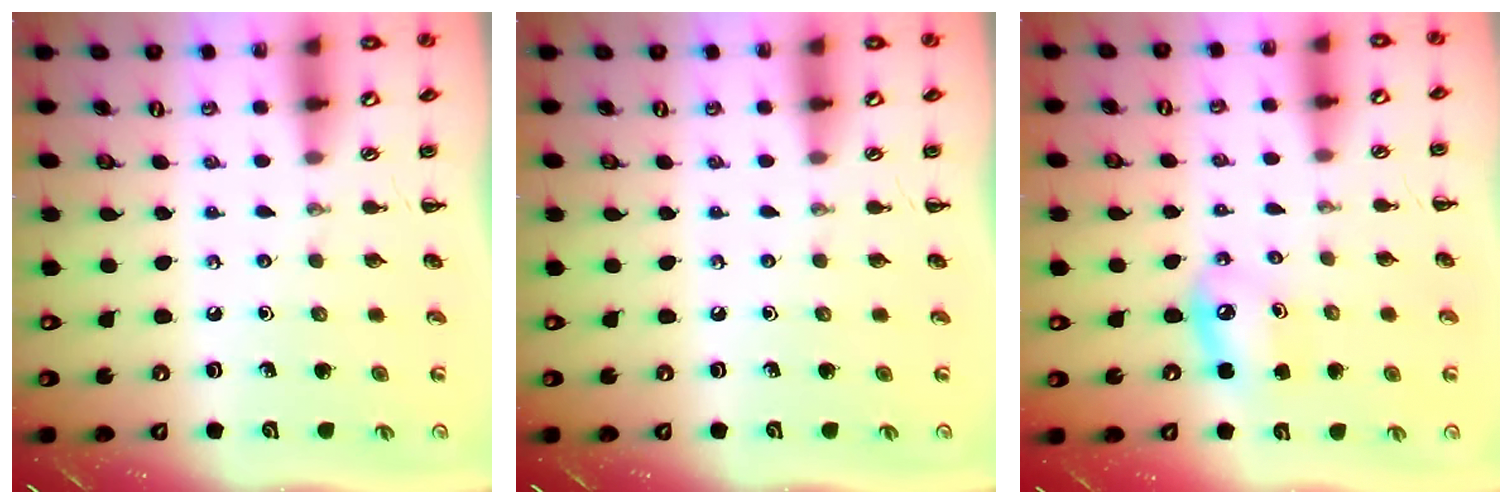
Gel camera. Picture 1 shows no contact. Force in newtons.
{"total": 0.0}
{"total": 6.7, "press": 6.5, "slide": 1.6}